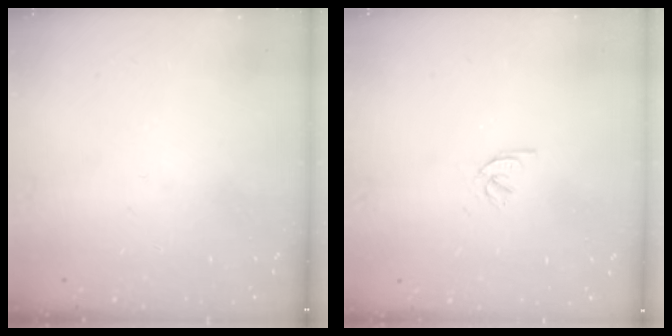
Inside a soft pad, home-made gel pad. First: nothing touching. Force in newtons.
{"total": 2.2, "press": 2.2, "slide": 0.2}